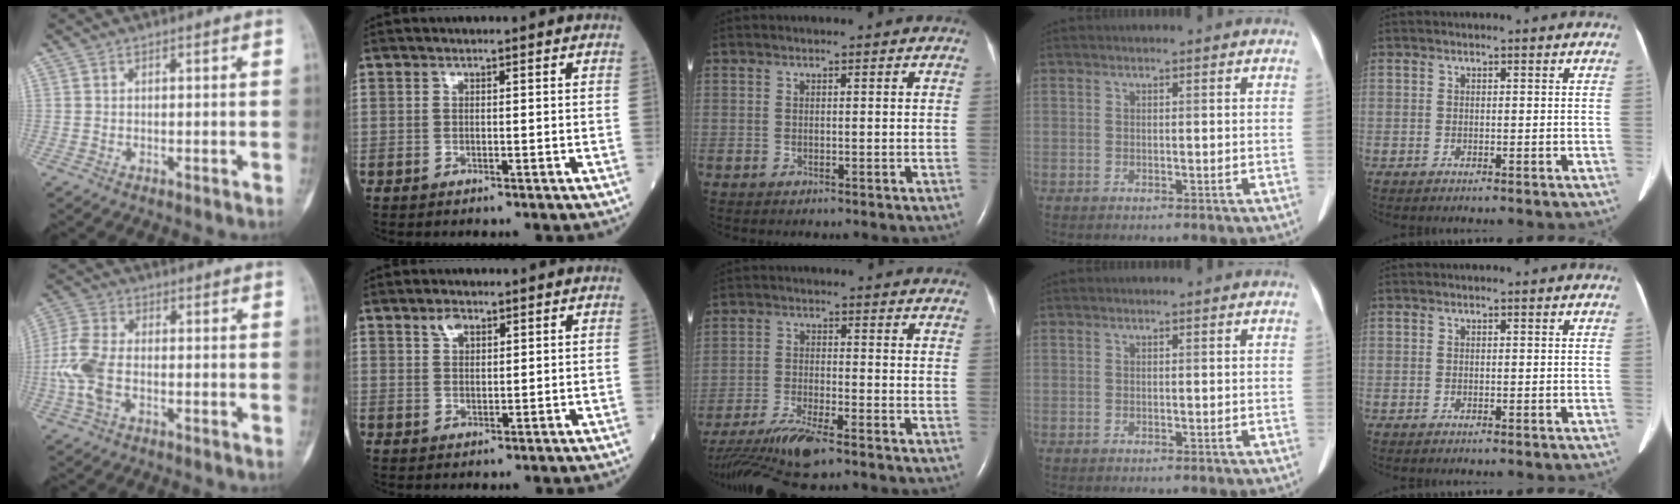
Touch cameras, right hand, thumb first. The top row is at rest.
{"thumb": {"total": 8.3, "force": [-1.7, 4.7, 6.7], "torque": [-0.167, 0.014, -0.038]}, "index": {"total": 2.3, "force": [1.6, 1.1, 1.2], "torque": [-0.025, 0.004, 0.034]}, "middle": {"total": 11.7, "force": [-9.5, 1.0, 6.8], "torque": [-0.129, -0.025, -0.163]}}